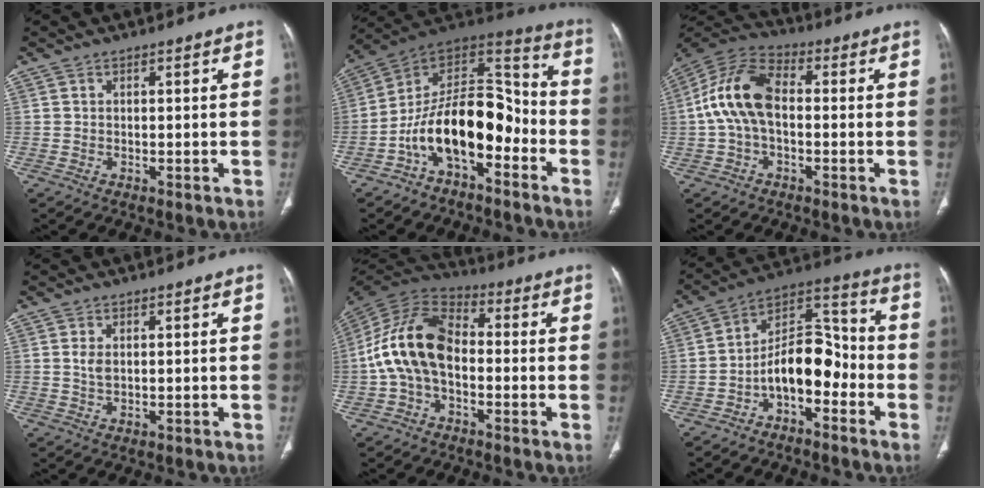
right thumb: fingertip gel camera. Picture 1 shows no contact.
{"total": 17.8, "force": [-6.8, 9.4, 13.5], "torque": [-0.199, 0.090, -0.120]}
{"total": 12.6, "force": [-0.1, 7.5, 10.2], "torque": [-0.203, 0.035, -0.012]}
{"total": 1.9, "force": [0.5, 0.9, 1.6], "torque": [-0.035, -0.007, 0.015]}
{"total": 15.0, "force": [-1.5, 9.5, 11.5], "torque": [-0.220, 0.039, -0.038]}
{"total": 12.2, "force": [-4.3, 6.9, 9.1], "torque": [-0.121, 0.070, -0.080]}